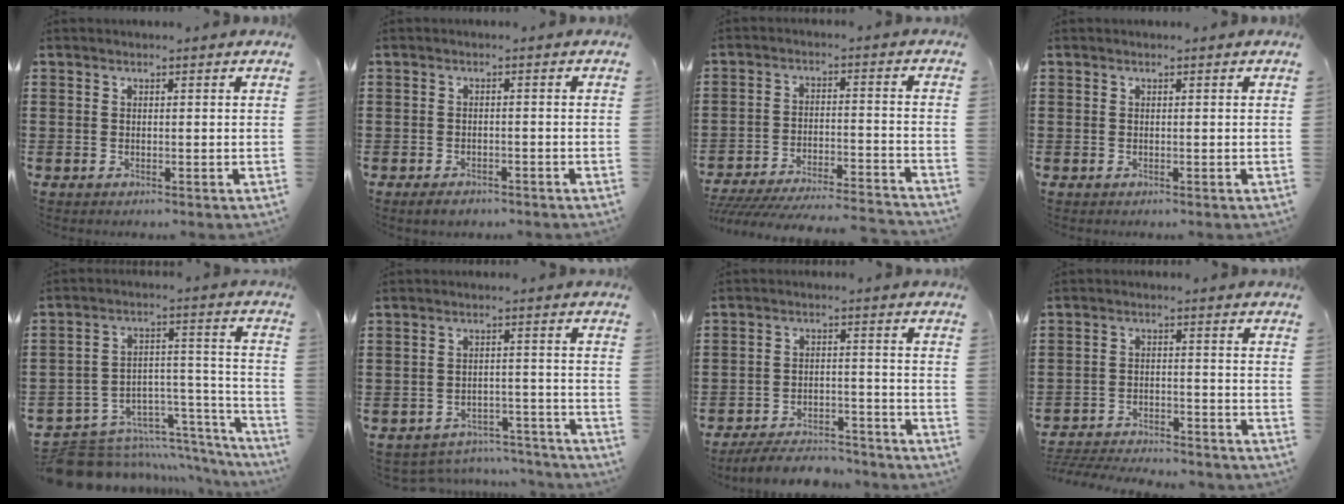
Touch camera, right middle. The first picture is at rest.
{"total": 1.6, "force": [-1.3, 0.5, 0.6], "torque": [-0.016, -0.002, -0.027]}
{"total": 5.9, "force": [-5.7, 0.2, 1.5], "torque": [-0.036, -0.007, -0.113]}
{"total": 0.0}
{"total": 8.8, "force": [-8.0, 3.5, 1.4], "torque": [-0.021, 0.016, -0.142]}
{"total": 4.1, "force": [-4.0, 0.6, 0.2], "torque": [-0.008, 0.006, -0.085]}
{"total": 5.6, "force": [-5.4, 1.0, 0.7], "torque": [-0.016, 0.011, -0.109]}
{"total": 4.7, "force": [-4.6, 0.3, 0.6], "torque": [-0.019, 0.002, -0.098]}